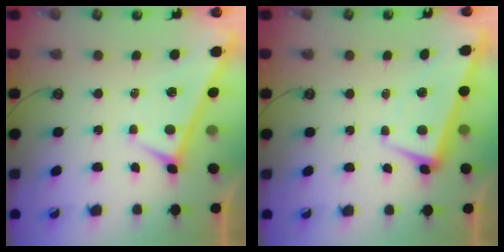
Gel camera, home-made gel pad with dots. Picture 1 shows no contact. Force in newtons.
{"total": 2.5, "press": 1.9, "slide": 1.7}